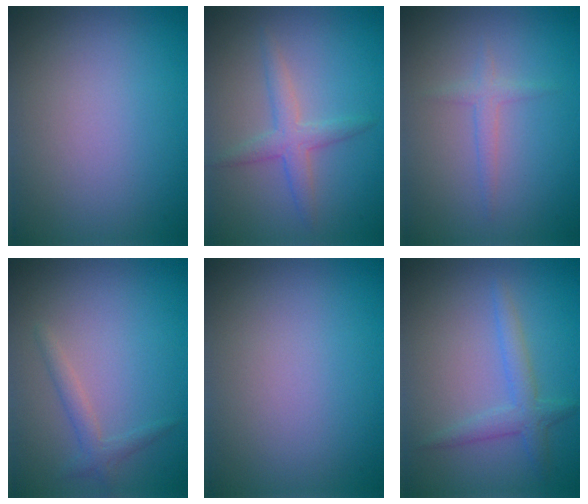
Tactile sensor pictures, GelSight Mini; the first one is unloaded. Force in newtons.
{"total": 2.5, "press": 2.5, "slide": 0.1}
{"total": 1.3, "press": 1.3, "slide": 0.1}
{"total": 1.5, "press": 1.5, "slide": 0.0}
{"total": 0.0}
{"total": 2.3, "press": 2.3, "slide": 0.1}